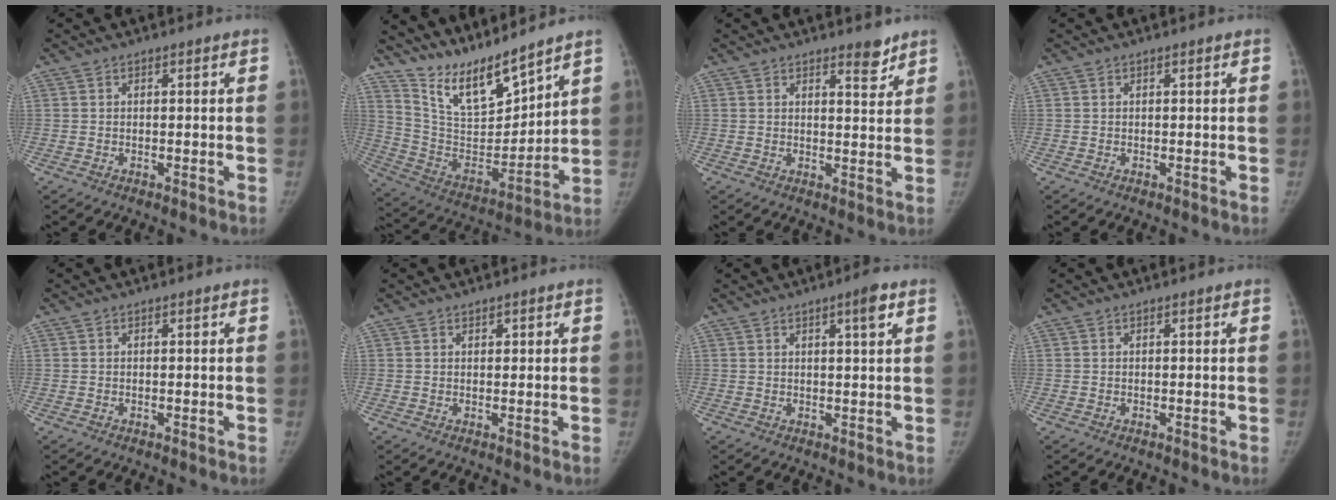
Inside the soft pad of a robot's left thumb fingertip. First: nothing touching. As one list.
[{"total": 14.7, "force": [13.0, 2.8, 6.3], "torque": [-0.085, -0.086, 0.260]}, {"total": 3.4, "force": [2.8, 1.0, 1.7], "torque": [-0.011, -0.024, 0.040]}, {"total": 0.0}, {"total": 0.0}, {"total": 1.1, "force": [0.7, 0.7, 0.5], "torque": [0.002, -0.003, 0.010]}, {"total": 3.4, "force": [1.8, 0.3, 2.9], "torque": [-0.042, -0.007, 0.027]}, {"total": 0.0}]